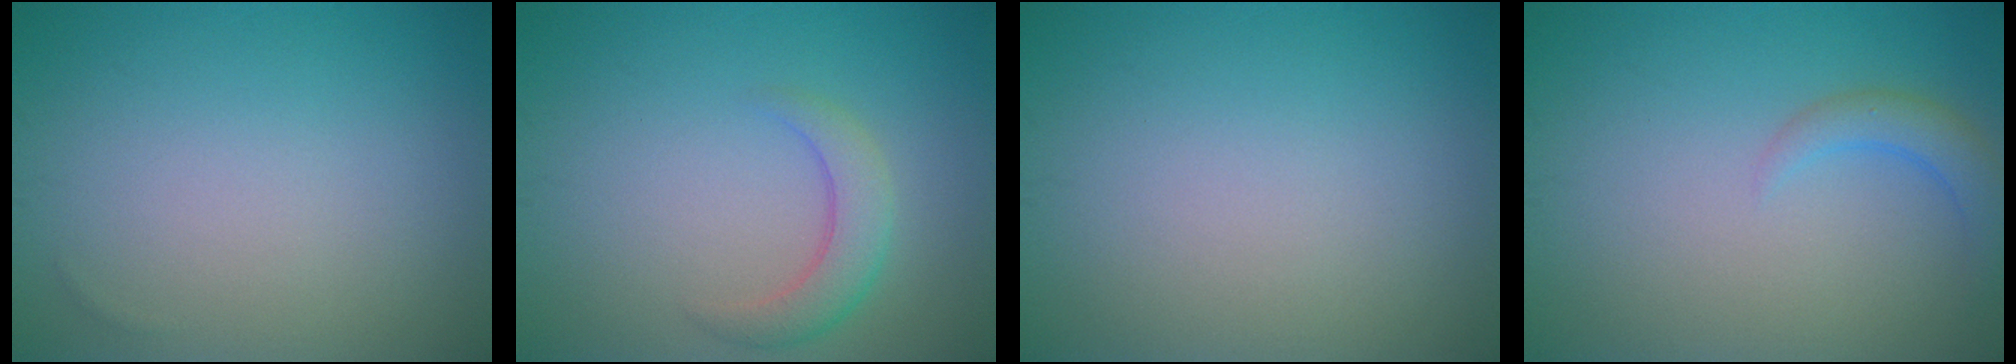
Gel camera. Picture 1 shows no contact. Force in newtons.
{"total": 2.8, "press": 2.8, "slide": 0.1}
{"total": 0.0}
{"total": 2.3, "press": 2.3, "slide": 0.3}